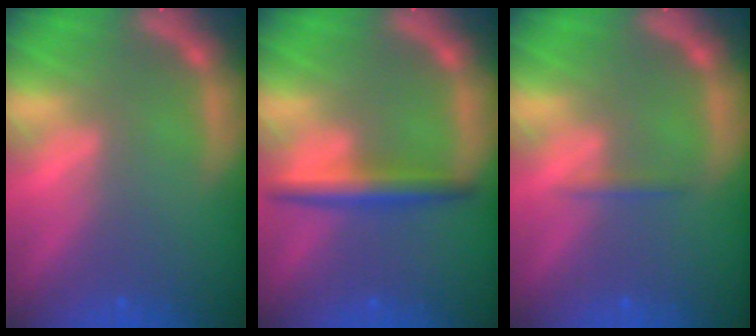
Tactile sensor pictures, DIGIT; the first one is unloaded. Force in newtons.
{"total": 3.5}
{"total": 0.9}